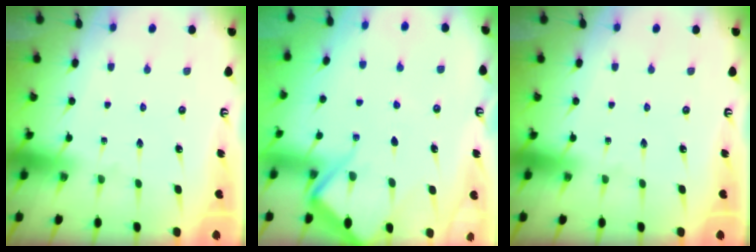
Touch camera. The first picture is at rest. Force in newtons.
{"total": 7.7, "press": 7.6, "slide": 0.9}
{"total": 0.0}